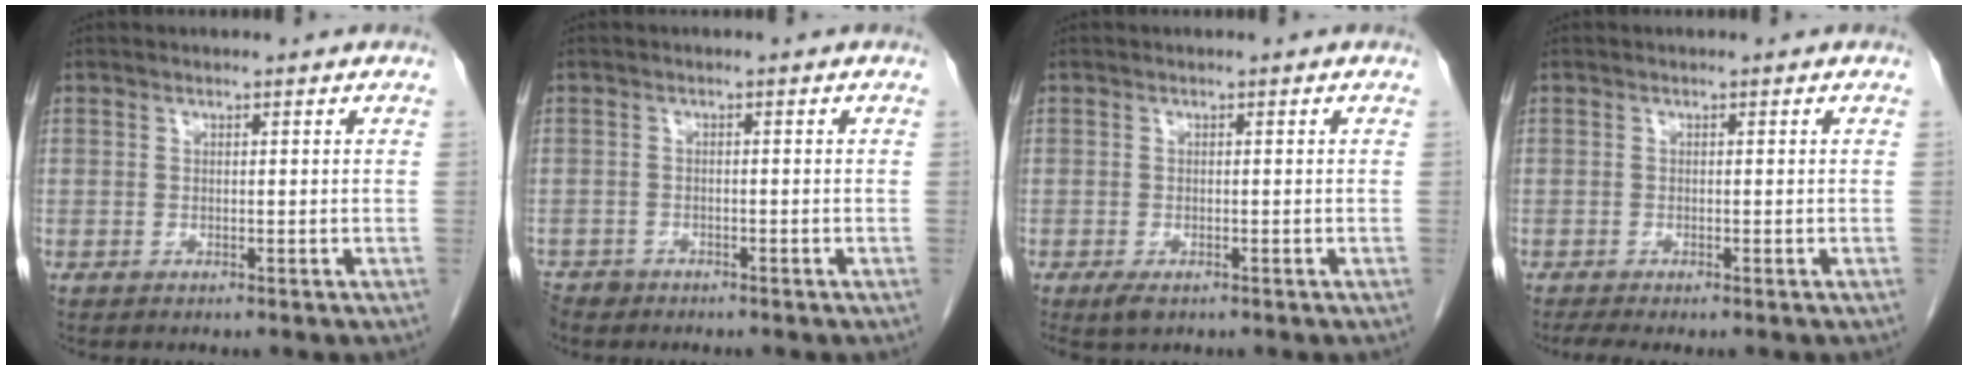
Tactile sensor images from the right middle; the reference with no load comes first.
{"total": 3.1, "force": [-2.6, 1.6, 0.2], "torque": [-0.005, -0.001, -0.046]}
{"total": 2.1, "force": [-1.3, 0.9, 1.5], "torque": [-0.031, -0.005, -0.017]}
{"total": 1.9, "force": [-1.5, 0.2, 1.2], "torque": [-0.024, -0.007, -0.025]}